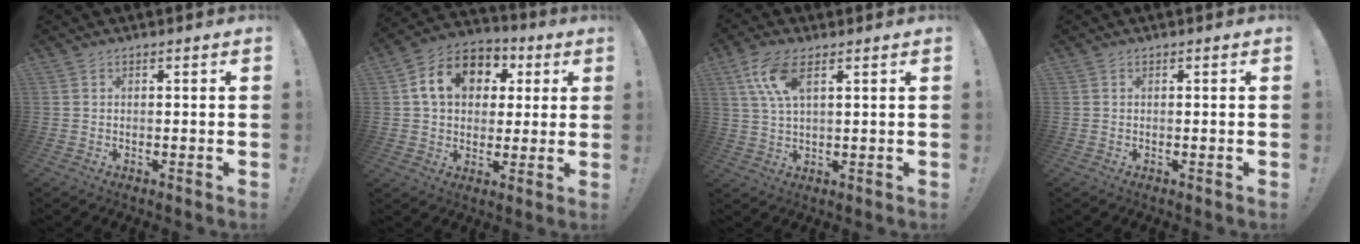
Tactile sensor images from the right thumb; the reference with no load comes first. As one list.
[{"total": 14.4, "force": [4.3, 11.3, 7.8], "torque": [-0.112, -0.001, 0.085]}, {"total": 8.9, "force": [4.3, 3.6, 7.0], "torque": [-0.129, -0.009, 0.077]}, {"total": 0.0}]